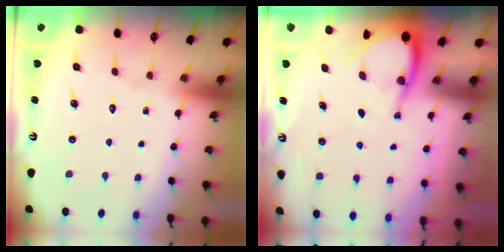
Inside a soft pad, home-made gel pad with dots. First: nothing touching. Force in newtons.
{"total": 4.6, "press": 4.6, "slide": 0.3}